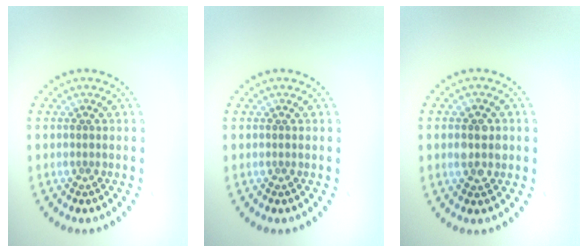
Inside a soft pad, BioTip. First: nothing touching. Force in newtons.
{"total": 0.0}
{"total": 2.4, "press": 2.4, "slide": 0.1}